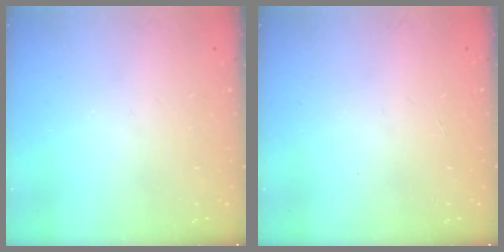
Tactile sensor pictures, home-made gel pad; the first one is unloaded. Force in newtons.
{"total": 0.0}